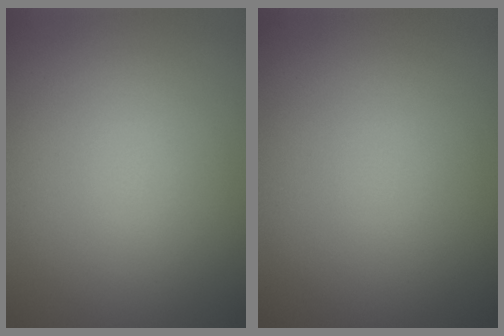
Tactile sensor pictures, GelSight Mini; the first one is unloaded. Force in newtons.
{"total": 0.0}